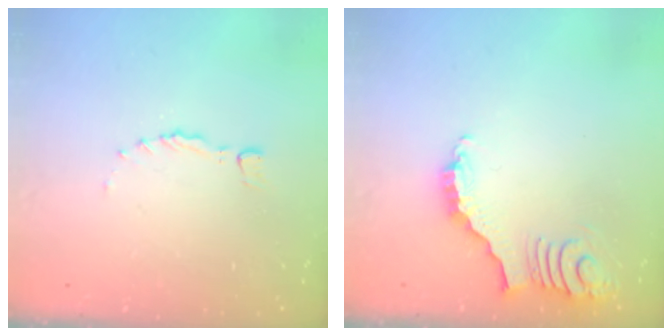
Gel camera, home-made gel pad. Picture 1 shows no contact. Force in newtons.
{"total": 3.6, "press": 3.6, "slide": 0.7}